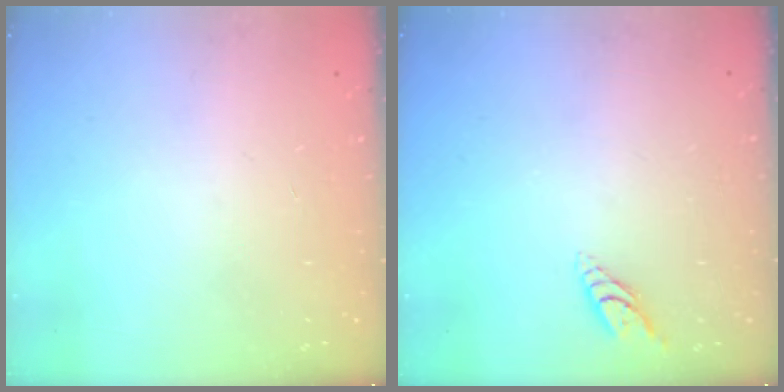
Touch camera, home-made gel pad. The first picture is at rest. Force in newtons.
{"total": 6.0, "press": 6.0, "slide": 0.7}